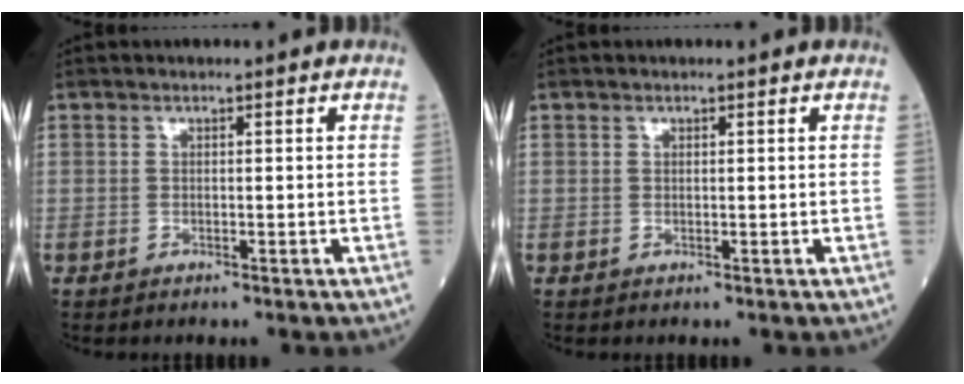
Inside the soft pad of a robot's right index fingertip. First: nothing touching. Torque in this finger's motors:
{"motor_torque": [-0.09, -0.06, -0.04, -0.01]}